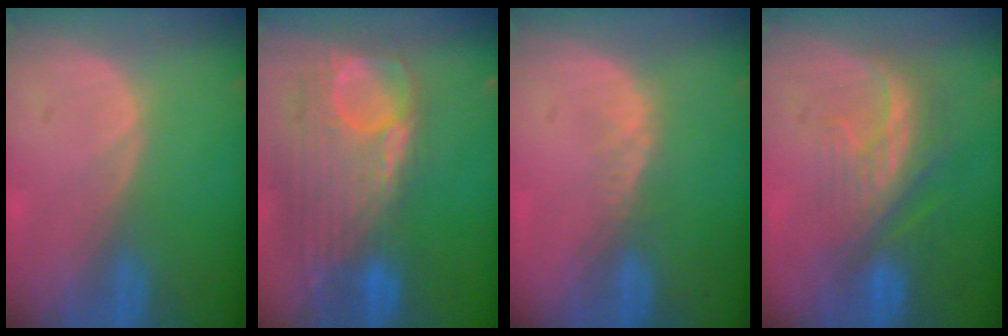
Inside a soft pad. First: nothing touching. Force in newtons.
{"total": 12.7, "press": 10.7, "slide": 6.8}
{"total": 2.1, "press": 1.5, "slide": 1.4}
{"total": 8.3, "press": 7.5, "slide": 3.5}